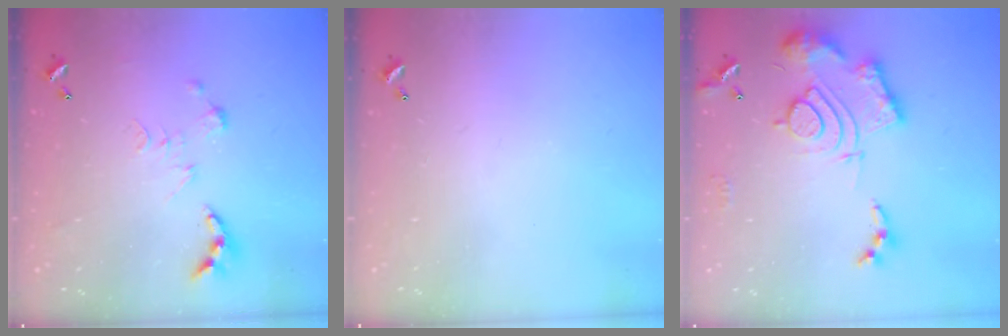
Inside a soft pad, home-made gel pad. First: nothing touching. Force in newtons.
{"total": 0.0}
{"total": 19.2, "press": 19.1, "slide": 1.8}